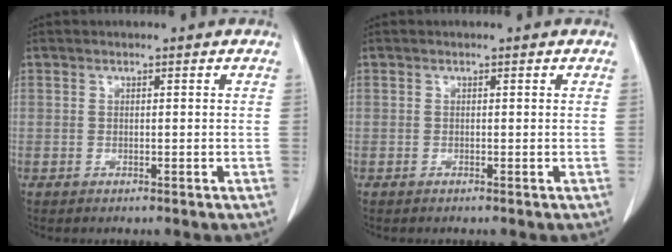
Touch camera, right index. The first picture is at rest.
{"total": 0.0}